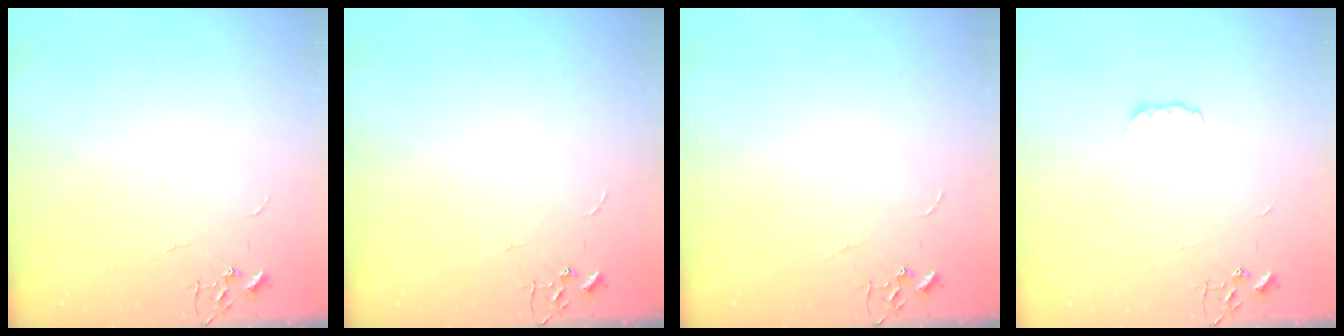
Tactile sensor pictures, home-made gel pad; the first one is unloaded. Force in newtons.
{"total": 0.0}
{"total": 0.0}
{"total": 3.8, "press": 3.8, "slide": 0.6}